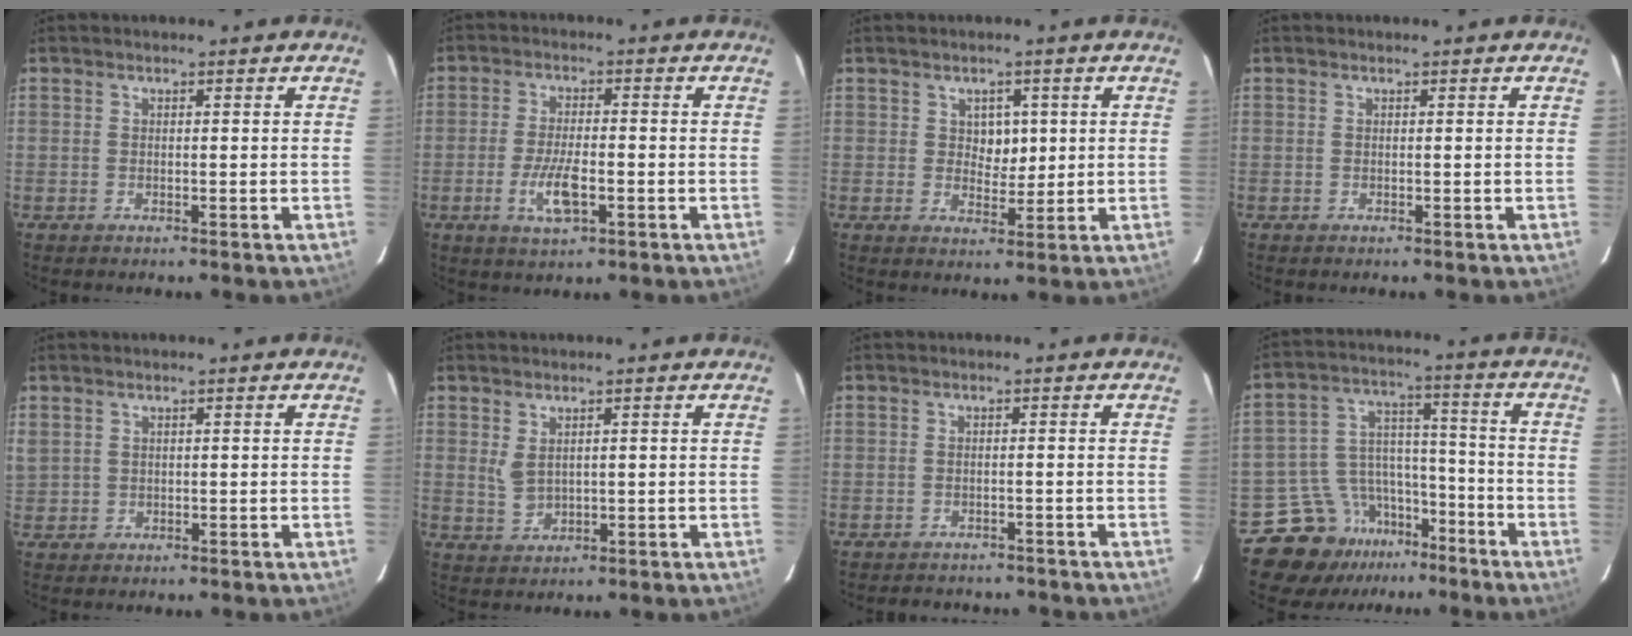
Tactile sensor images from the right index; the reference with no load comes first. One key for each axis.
{"total": 6.1, "fx": -2.0, "fy": 1.6, "fz": 5.5, "tx": -0.109, "ty": -0.007, "tz": -0.034}
{"total": 3.6, "fx": 1.0, "fy": 2.5, "fz": 2.4, "tx": -0.028, "ty": 0.001, "tz": 0.019}
{"total": 0.0}
{"total": 2.4, "fx": 1.0, "fy": 2.0, "fz": 0.9, "tx": -0.039, "ty": 0.016, "tz": 0.031}
{"total": 2.6, "fx": 0.8, "fy": 1.4, "fz": 2.1, "tx": -0.046, "ty": -0.003, "tz": 0.024}
{"total": 5.4, "fx": -5.0, "fy": 2.0, "fz": 0.7, "tx": -0.007, "ty": 0.000, "tz": -0.057}
{"total": 12.5, "fx": -9.0, "fy": 8.4, "fz": 2.2, "tx": -0.028, "ty": 0.078, "tz": -0.137}